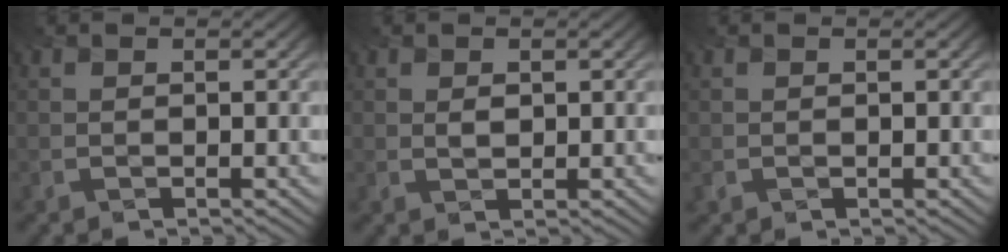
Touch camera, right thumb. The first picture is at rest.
{"total": 0.8, "force": [0.1, 0.6, 0.5], "torque": [-0.010, 0.000, 0.005]}
{"total": 0.0}